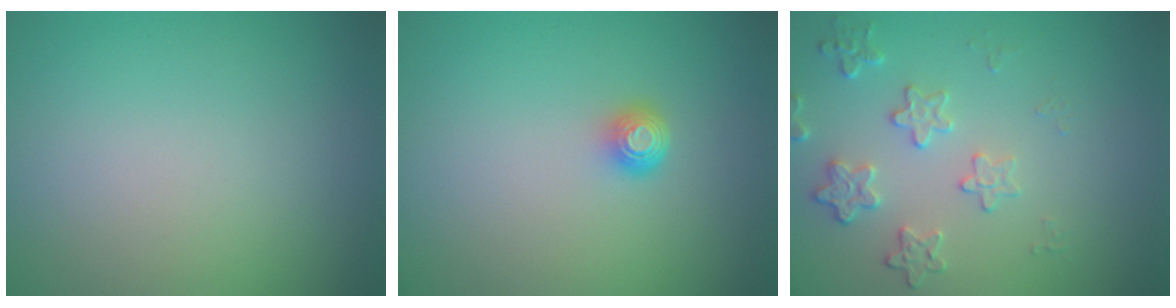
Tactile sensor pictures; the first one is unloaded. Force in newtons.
{"total": 1.6, "press": 1.2, "slide": 1.2}
{"total": 2.6, "press": 2.0, "slide": 1.7}